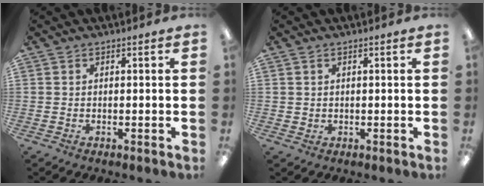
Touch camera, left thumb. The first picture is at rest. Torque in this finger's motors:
{"motor_torque": [-0.17, 0.09, -0.04, -0.02, -0.01]}